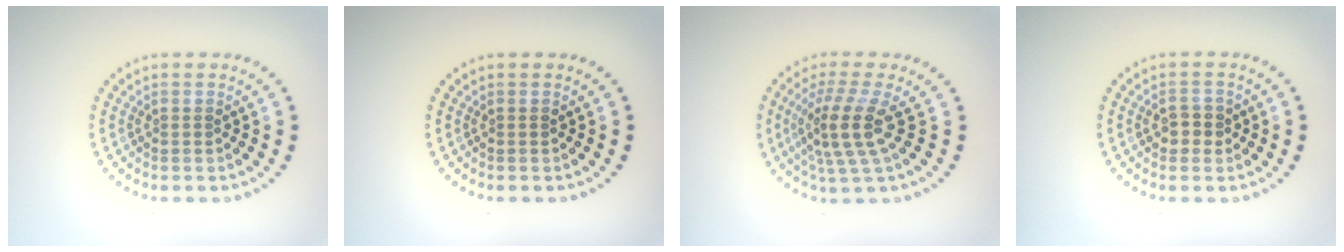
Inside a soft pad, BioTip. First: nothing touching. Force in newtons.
{"total": 0.0}
{"total": 4.1, "press": 3.1, "slide": 2.8}
{"total": 1.9, "press": 1.8, "slide": 0.4}